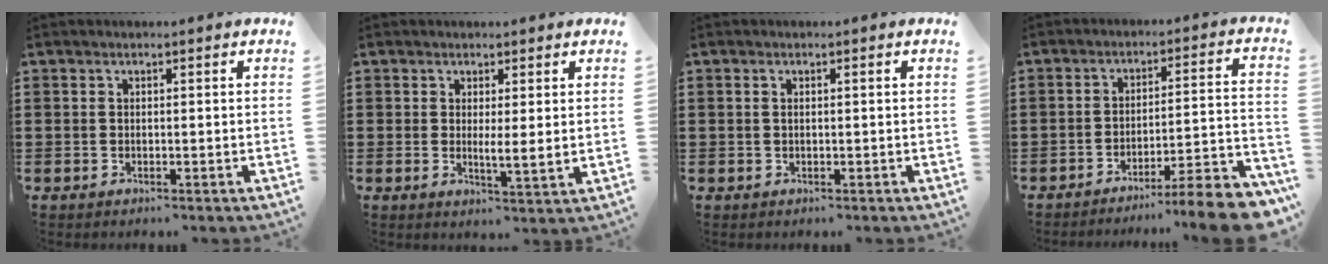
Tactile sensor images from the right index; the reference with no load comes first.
{"total": 2.4, "force": [1.0, 0.3, 2.2], "torque": [-0.040, -0.002, 0.016]}
{"total": 0.7, "force": [0.1, 0.2, 0.6], "torque": [-0.014, 0.000, 0.003]}
{"total": 7.4, "force": [-6.2, -0.1, 4.0], "torque": [-0.056, -0.005, -0.120]}